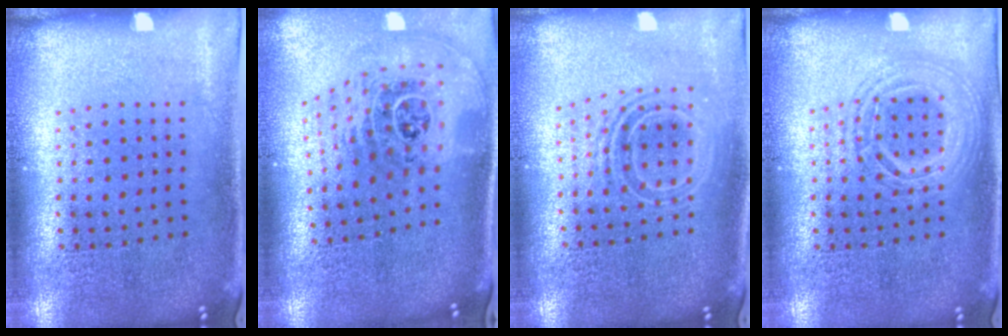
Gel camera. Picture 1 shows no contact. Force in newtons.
{"total": 2.8, "press": 1.8, "slide": 2.1}
{"total": 1.7, "press": 1.2, "slide": 1.1}
{"total": 2.5, "press": 2.5, "slide": 0.3}